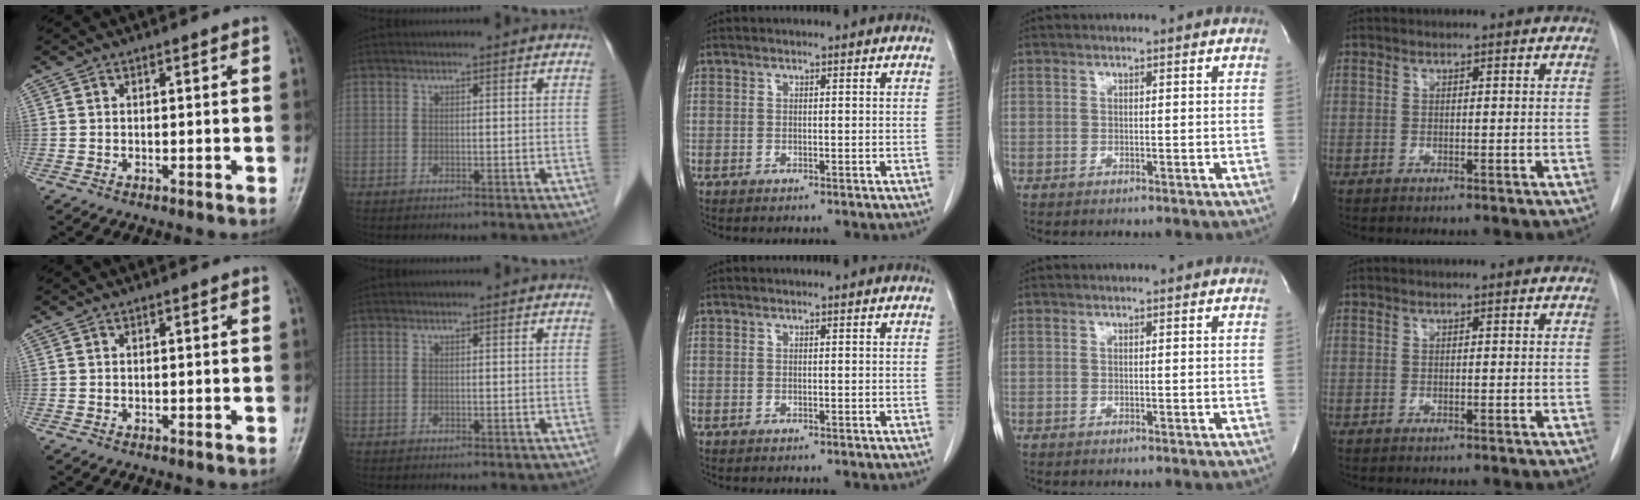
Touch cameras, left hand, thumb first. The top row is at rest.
{}